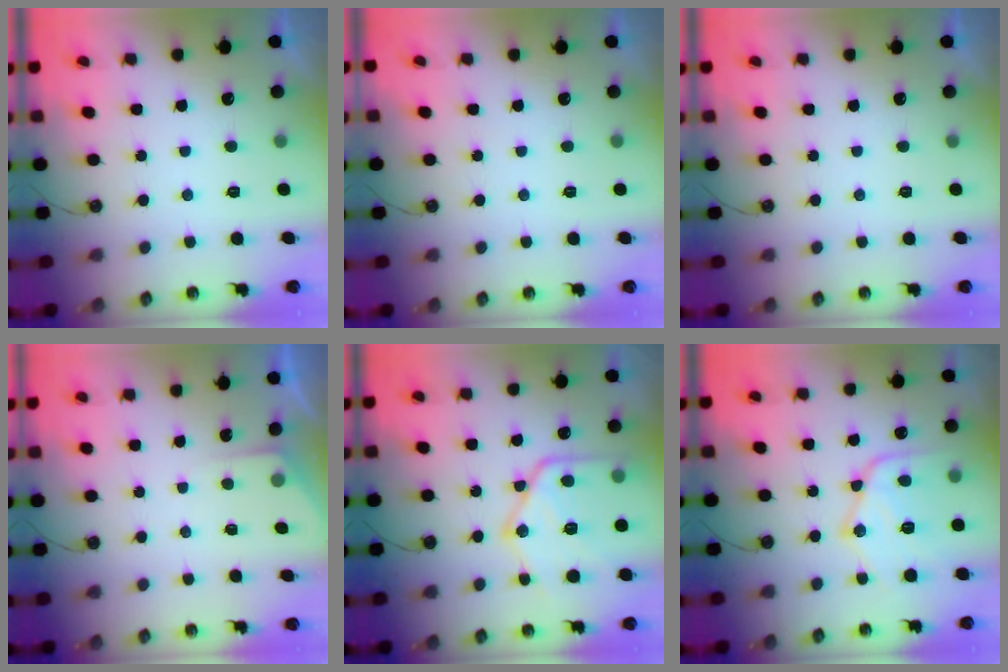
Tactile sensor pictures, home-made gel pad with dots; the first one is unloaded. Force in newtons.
{"total": 0.0}
{"total": 0.0}
{"total": 3.5, "press": 3.5, "slide": 0.5}
{"total": 20.7, "press": 20.6, "slide": 1.9}
{"total": 15.7, "press": 15.6, "slide": 1.2}